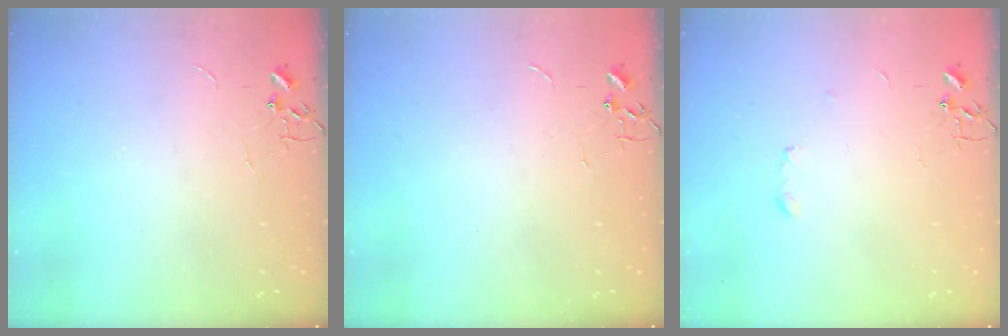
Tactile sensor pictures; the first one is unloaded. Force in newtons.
{"total": 0.0}
{"total": 3.2, "press": 3.2, "slide": 0.6}